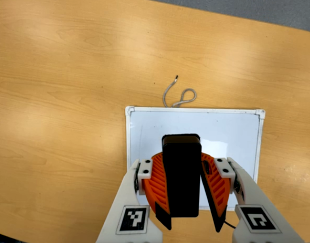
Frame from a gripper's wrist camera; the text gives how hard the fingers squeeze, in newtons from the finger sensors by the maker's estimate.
{"total": 11.1, "left": 10.3, "right": 12.0}